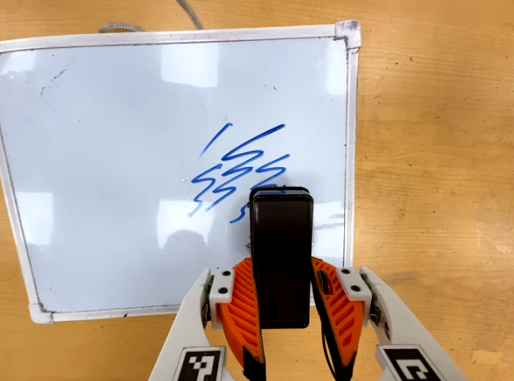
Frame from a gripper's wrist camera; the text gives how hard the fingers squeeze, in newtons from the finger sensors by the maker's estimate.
{"total": 4.0, "left": 2.9, "right": 5.1}